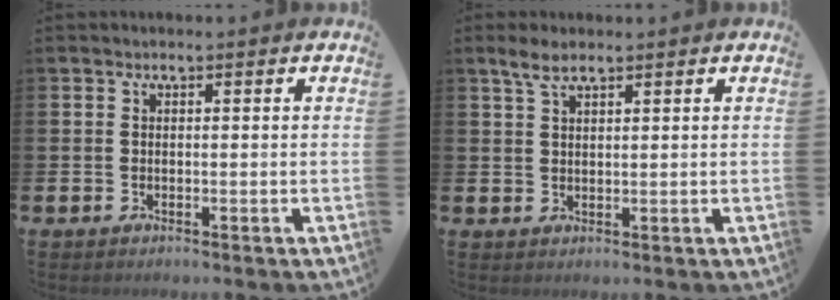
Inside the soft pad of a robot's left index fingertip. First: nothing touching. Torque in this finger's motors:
{"motor_torque": [-0.11, -0.10, 0.25, 0.07]}